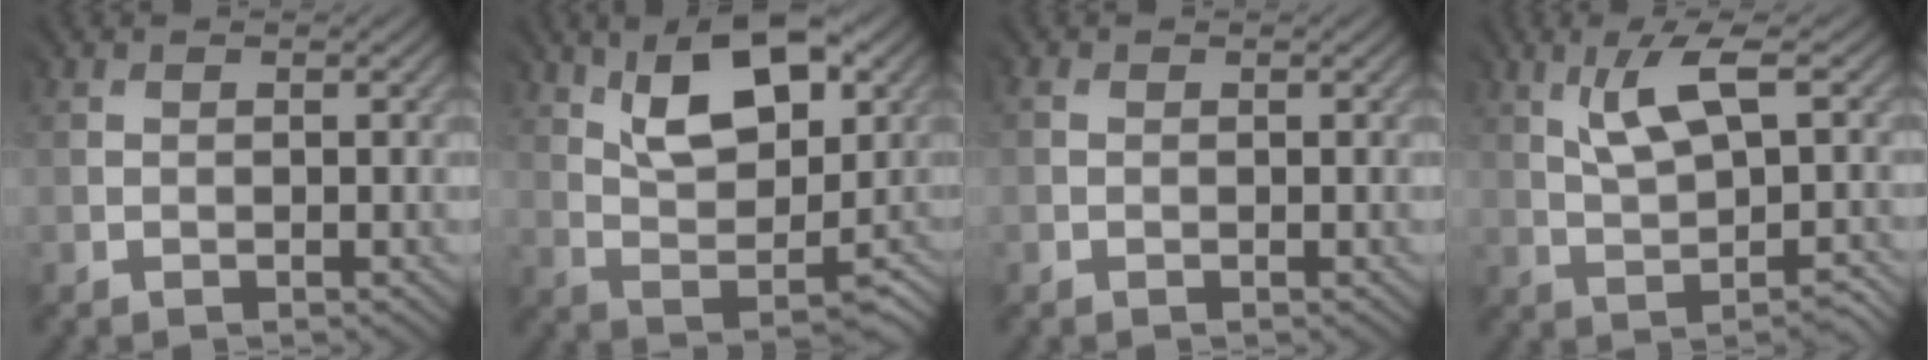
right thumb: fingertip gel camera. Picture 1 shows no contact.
{"total": 9.7, "force": [5.4, 4.4, 6.7], "torque": [-0.107, 0.009, 0.087]}
{"total": 0.7, "force": [0.1, 0.6, 0.5], "torque": [-0.011, -0.001, 0.002]}
{"total": 4.0, "force": [1.8, 0.6, 3.6], "torque": [-0.059, 0.010, 0.035]}